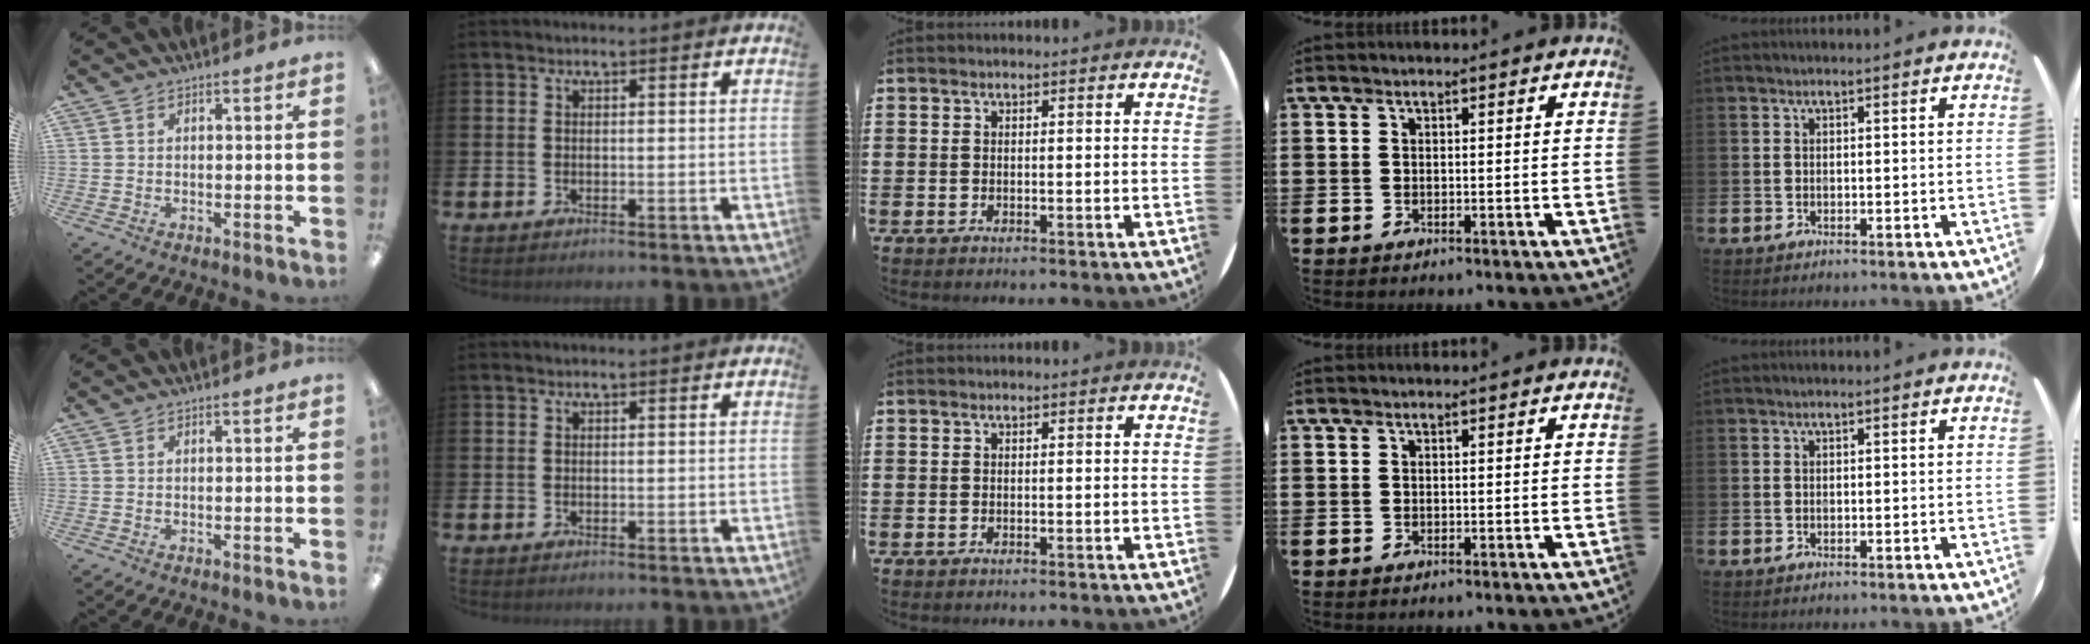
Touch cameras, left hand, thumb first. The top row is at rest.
{}